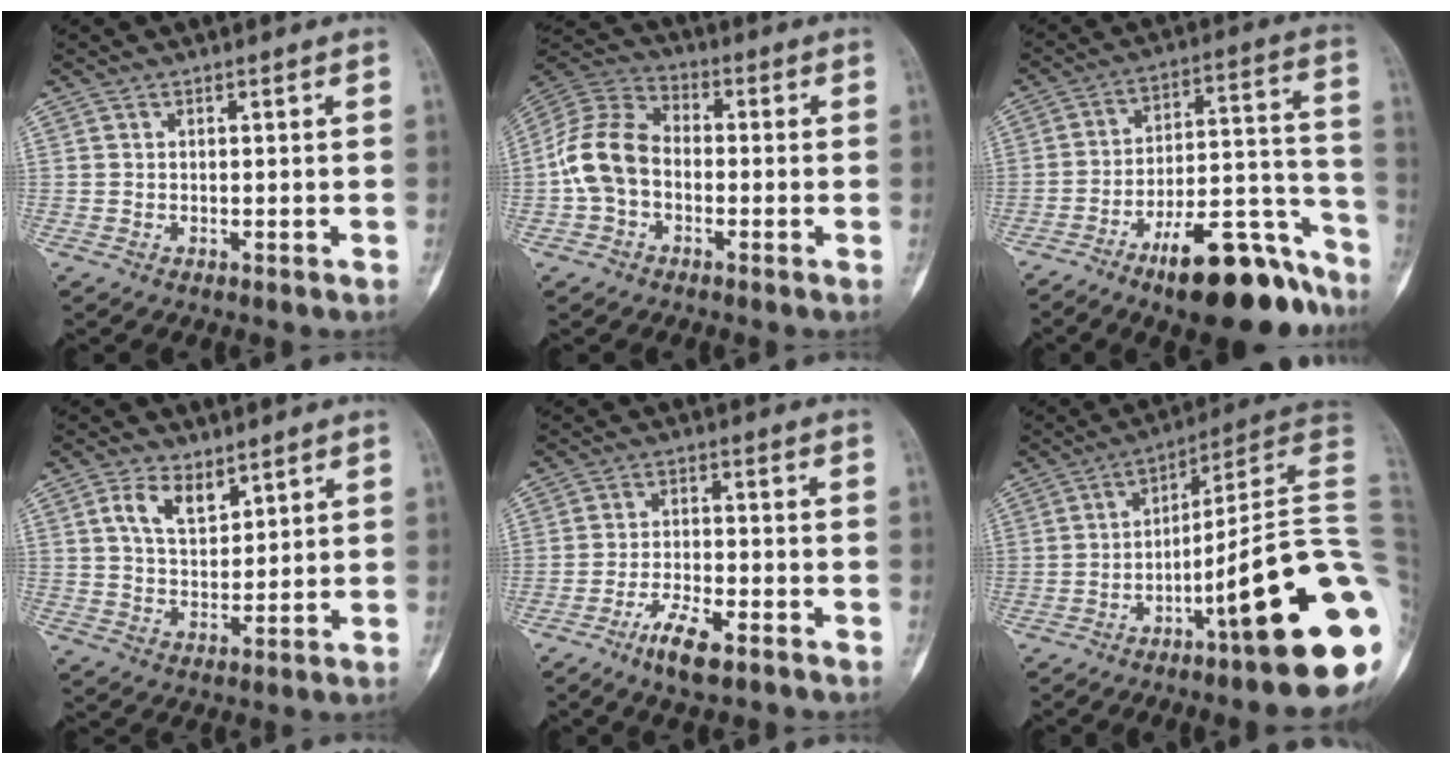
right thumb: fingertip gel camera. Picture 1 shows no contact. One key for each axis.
{"total": 11.1, "fx": -1.8, "fy": 8.2, "fz": 7.4, "tx": -0.141, "ty": 0.036, "tz": -0.048}
{"total": 20.5, "fx": -14.3, "fy": 6.8, "fz": 13.0, "tx": -0.123, "ty": 0.119, "tz": -0.222}
{"total": 7.0, "fx": 3.7, "fy": 4.0, "fz": 4.4, "tx": -0.059, "ty": -0.023, "tz": 0.071}
{"total": 7.0, "fx": -4.5, "fy": 2.1, "fz": 4.8, "tx": -0.090, "ty": 0.019, "tz": -0.082}
{"total": 24.6, "fx": -8.0, "fy": 3.3, "fz": 23.0, "tx": -0.248, "ty": 0.055, "tz": -0.114}